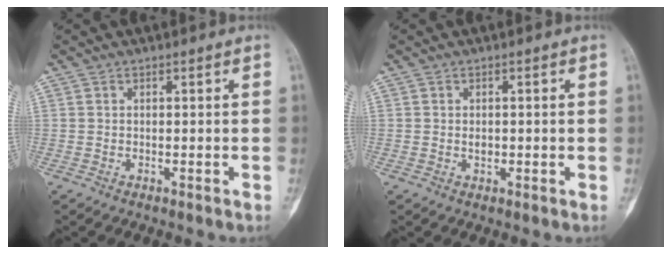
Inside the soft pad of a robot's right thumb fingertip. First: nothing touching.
{"total": 1.4, "force": [0.0, 0.9, 1.0], "torque": [-0.012, 0.000, 0.000]}